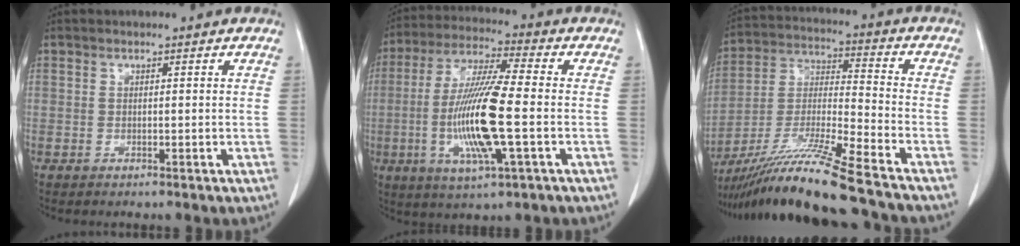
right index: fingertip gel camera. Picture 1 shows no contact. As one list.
[{"total": 14.5, "force": [-2.6, 1.1, 14.3], "torque": [-0.287, -0.011, -0.050]}, {"total": 18.2, "force": [-14.7, -1.5, 10.6], "torque": [-0.226, -0.031, -0.270]}]